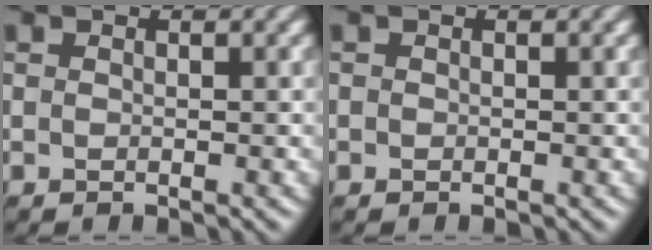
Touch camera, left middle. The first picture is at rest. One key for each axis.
{"total": 0.0}